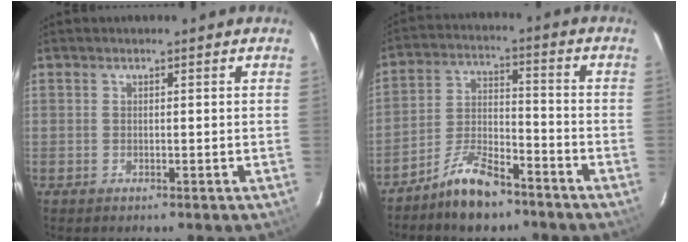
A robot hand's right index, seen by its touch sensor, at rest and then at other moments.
{"total": 9.6, "force": [-7.5, 3.2, 5.1], "torque": [-0.112, 0.011, -0.139]}